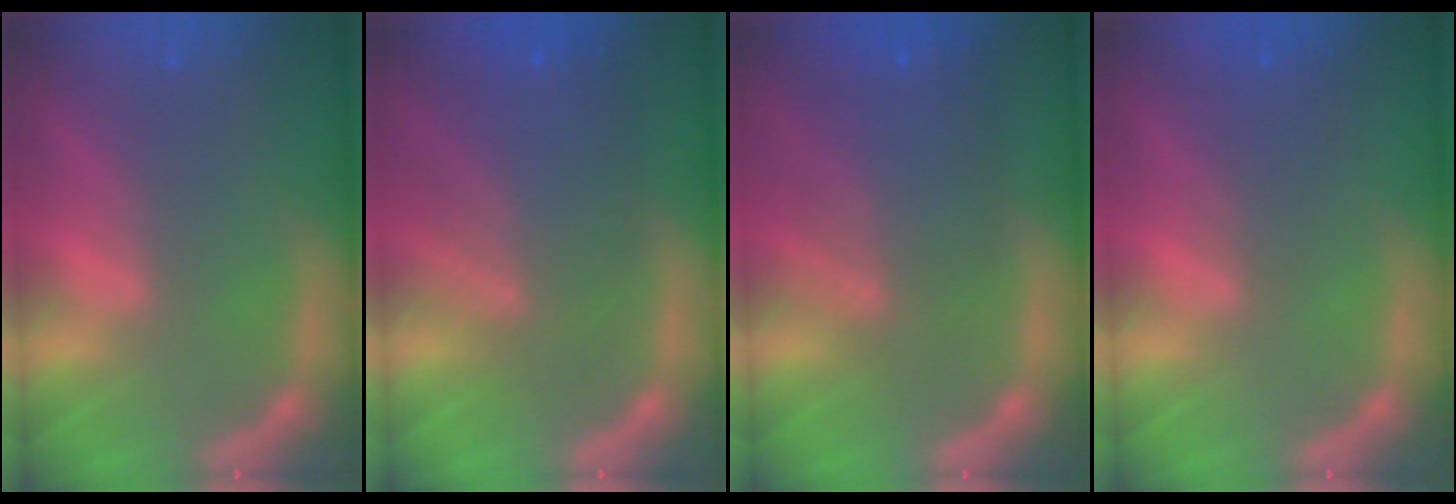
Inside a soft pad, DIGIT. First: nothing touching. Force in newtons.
{"total": 7.6}
{"total": 6.6}
{"total": 2.0}